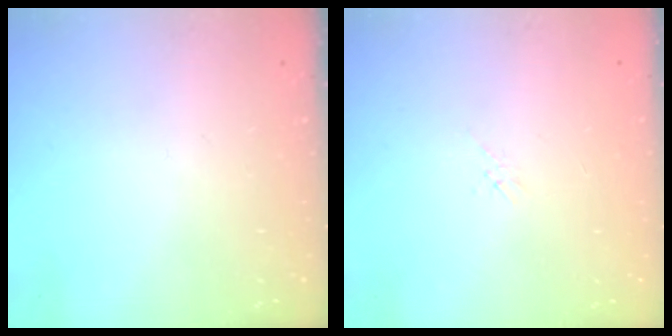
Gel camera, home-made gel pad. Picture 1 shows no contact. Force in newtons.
{"total": 0.5, "press": 0.5, "slide": 0.2}